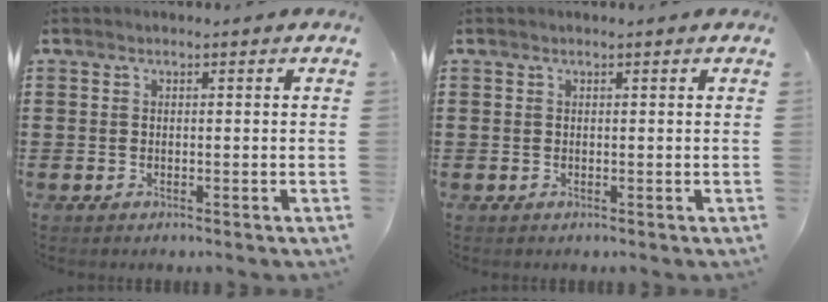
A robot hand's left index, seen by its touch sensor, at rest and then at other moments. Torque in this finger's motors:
{"motor_torque": [0.90, -0.17, -0.05, -0.01]}